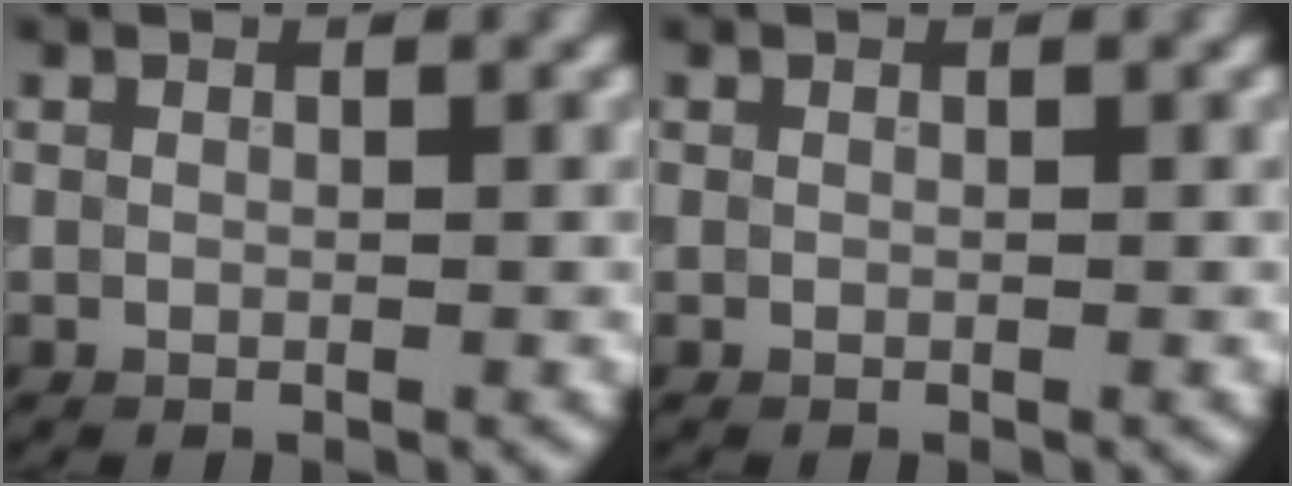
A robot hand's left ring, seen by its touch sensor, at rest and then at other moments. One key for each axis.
{"total": 0.0}